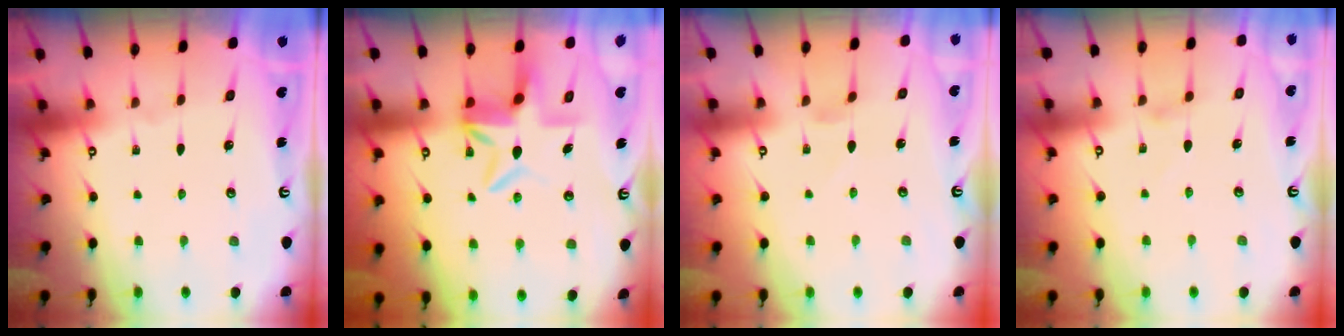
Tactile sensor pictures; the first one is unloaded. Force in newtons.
{"total": 6.3, "press": 6.1, "slide": 1.4}
{"total": 0.0}
{"total": 0.0}